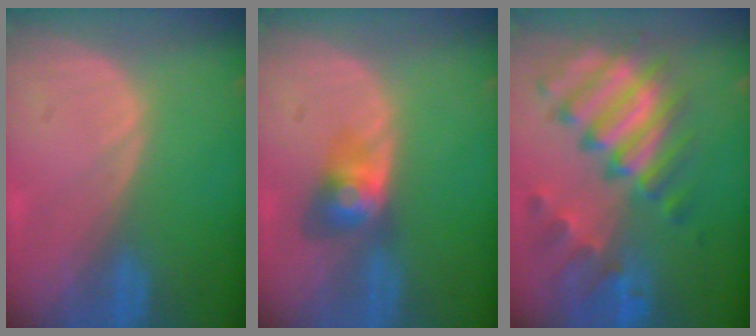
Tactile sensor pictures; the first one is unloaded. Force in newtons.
{"total": 4.0, "press": 4.0, "slide": 0.2}
{"total": 11.5, "press": 9.8, "slide": 6.0}